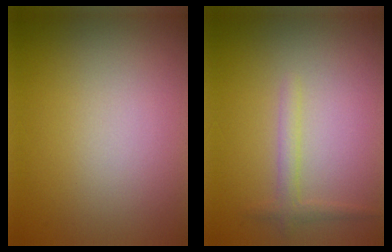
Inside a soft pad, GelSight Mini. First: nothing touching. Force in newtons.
{"total": 1.5, "press": 1.5, "slide": 0.2}